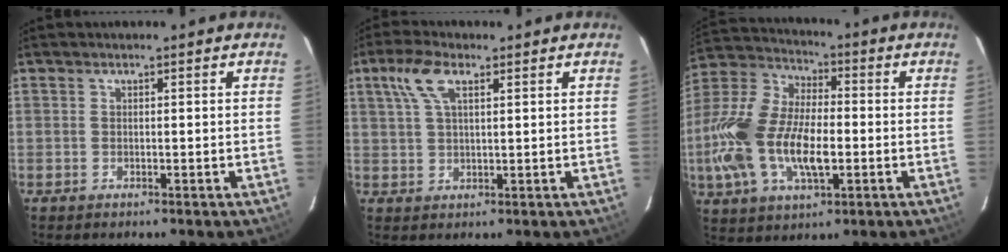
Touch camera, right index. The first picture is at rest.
{"total": 6.3, "force": [2.9, 2.5, 5.0], "torque": [-0.105, 0.016, 0.056]}
{"total": 20.5, "force": [-4.2, 10.2, 17.3], "torque": [-0.376, -0.005, -0.075]}